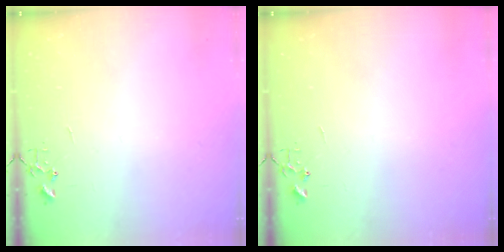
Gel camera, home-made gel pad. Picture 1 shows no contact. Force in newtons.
{"total": 0.0}